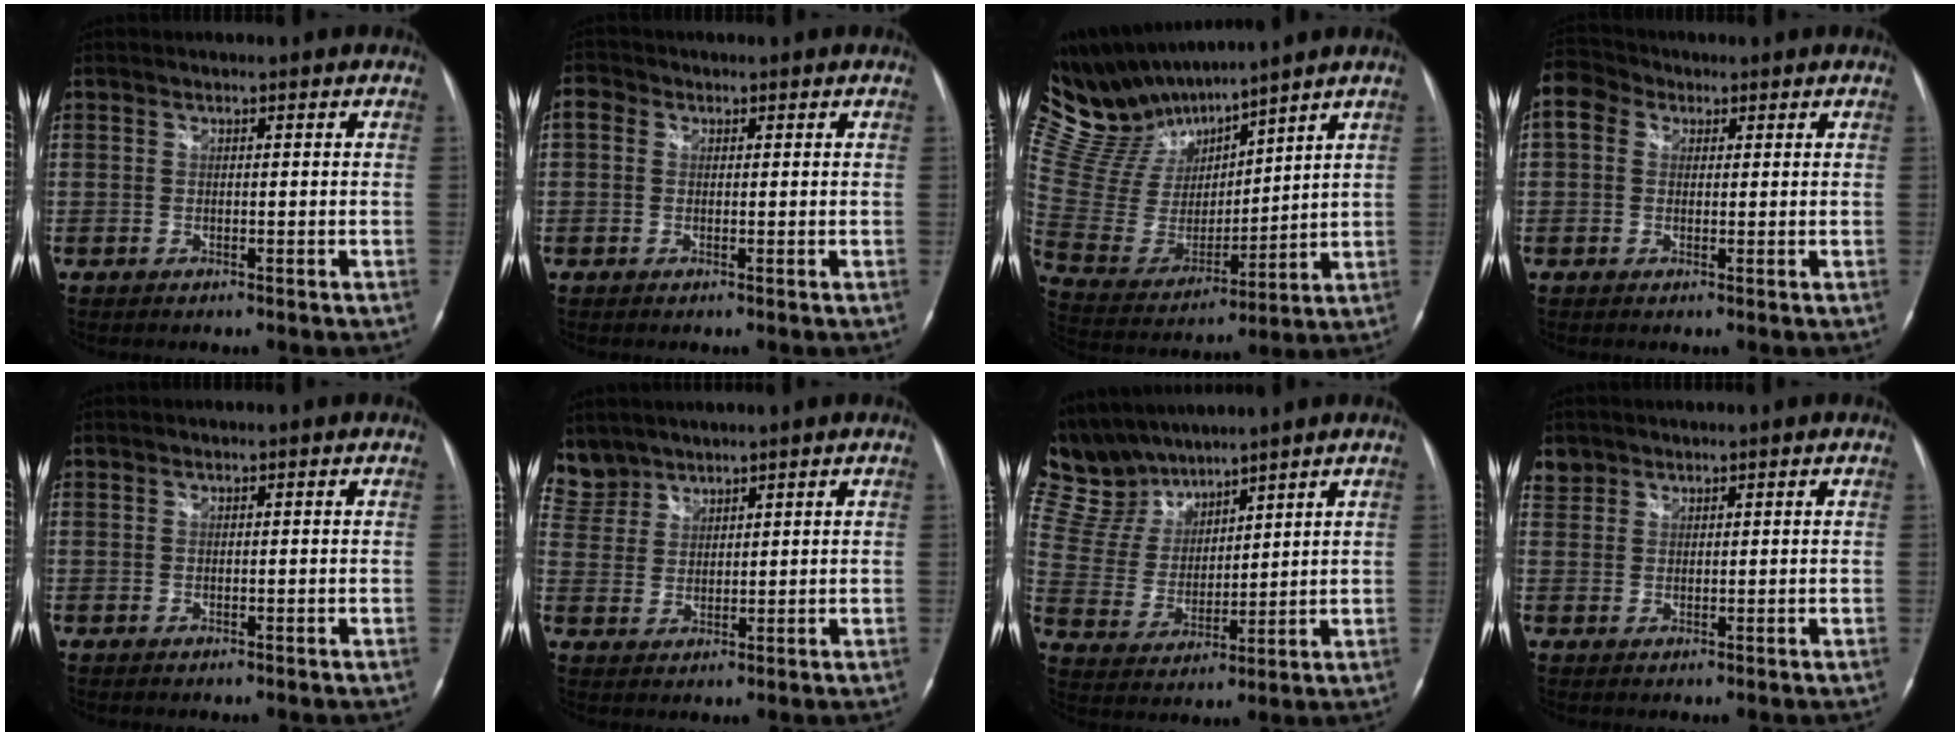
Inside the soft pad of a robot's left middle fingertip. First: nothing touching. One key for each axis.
{"total": 2.2, "fx": 0.6, "fy": 1.8, "fz": 1.0, "tx": -0.024, "ty": 0.016, "tz": 0.009}
{"total": 15.5, "fx": 14.2, "fy": 3.3, "fz": 5.2, "tx": -0.123, "ty": 0.008, "tz": 0.291}
{"total": 6.0, "fx": 2.1, "fy": 4.7, "fz": 2.9, "tx": -0.073, "ty": 0.034, "tz": 0.038}
{"total": 0.0}
{"total": 5.9, "fx": 5.2, "fy": 2.7, "fz": -0.4, "tx": 0.006, "ty": 0.009, "tz": 0.115}
{"total": 10.9, "fx": 10.0, "fy": 3.3, "fz": 2.6, "tx": -0.076, "ty": 0.022, "tz": 0.211}
{"total": 2.3, "fx": 1.8, "fy": 1.5, "fz": -0.2, "tx": 0.010, "ty": 0.009, "tz": 0.033}